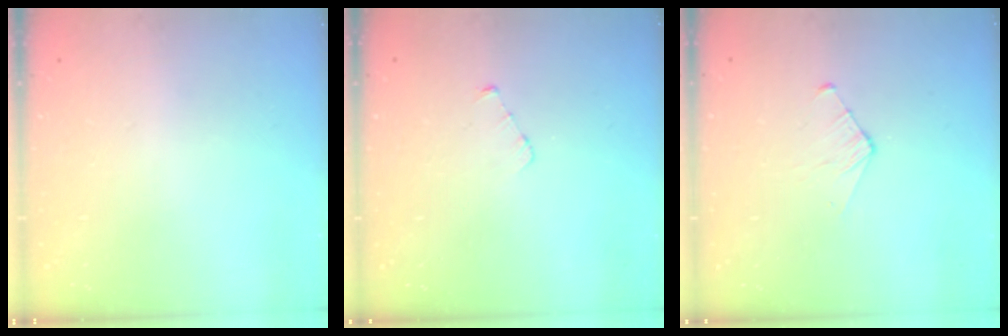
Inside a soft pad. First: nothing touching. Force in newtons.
{"total": 2.5, "press": 2.5, "slide": 0.2}
{"total": 3.2, "press": 3.2, "slide": 0.2}